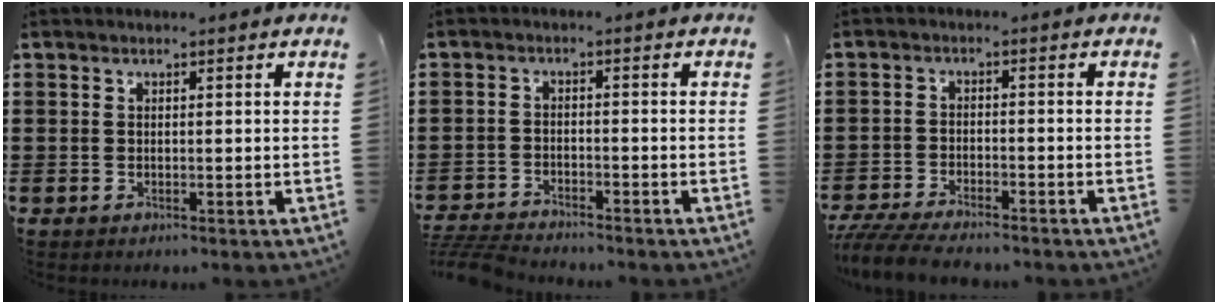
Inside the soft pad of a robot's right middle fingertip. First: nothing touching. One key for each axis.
{"total": 4.5, "fx": -4.4, "fy": 0.4, "fz": 1.0, "tx": -0.033, "ty": -0.006, "tz": -0.093}
{"total": 4.7, "fx": -4.5, "fy": 0.4, "fz": 1.4, "tx": -0.042, "ty": -0.010, "tz": -0.094}